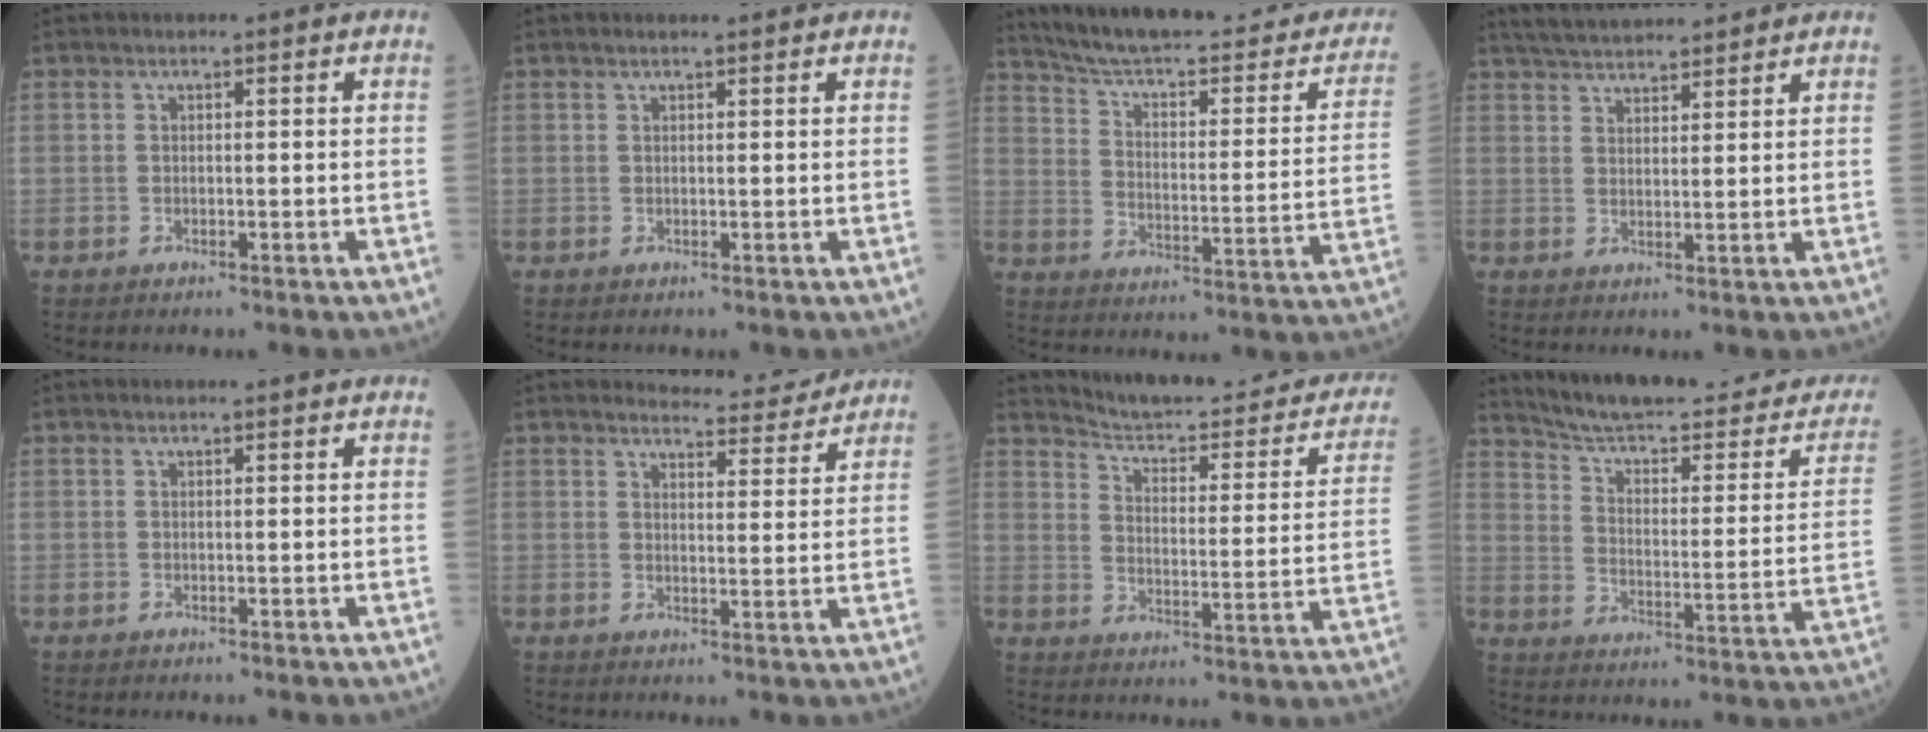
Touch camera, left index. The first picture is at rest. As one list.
[{"total": 1.7, "force": [1.6, 0.0, 0.7], "torque": [-0.009, 0.010, 0.024]}, {"total": 26.7, "force": [23.7, 4.6, 11.4], "torque": [-0.161, -0.052, 0.303]}, {"total": 10.3, "force": [9.5, 1.8, 3.6], "torque": [-0.061, 0.028, 0.150]}, {"total": 0.7, "force": [0.7, 0.0, 0.2], "torque": [-0.006, 0.009, 0.011]}, {"total": 6.2, "force": [6.2, 0.6, 0.1], "torque": [-0.011, -0.009, 0.076]}, {"total": 22.7, "force": [20.9, 3.9, 7.8], "torque": [-0.090, -0.066, 0.250]}, {"total": 26.0, "force": [24.2, 3.0, 9.0], "torque": [-0.125, -0.085, 0.312]}]